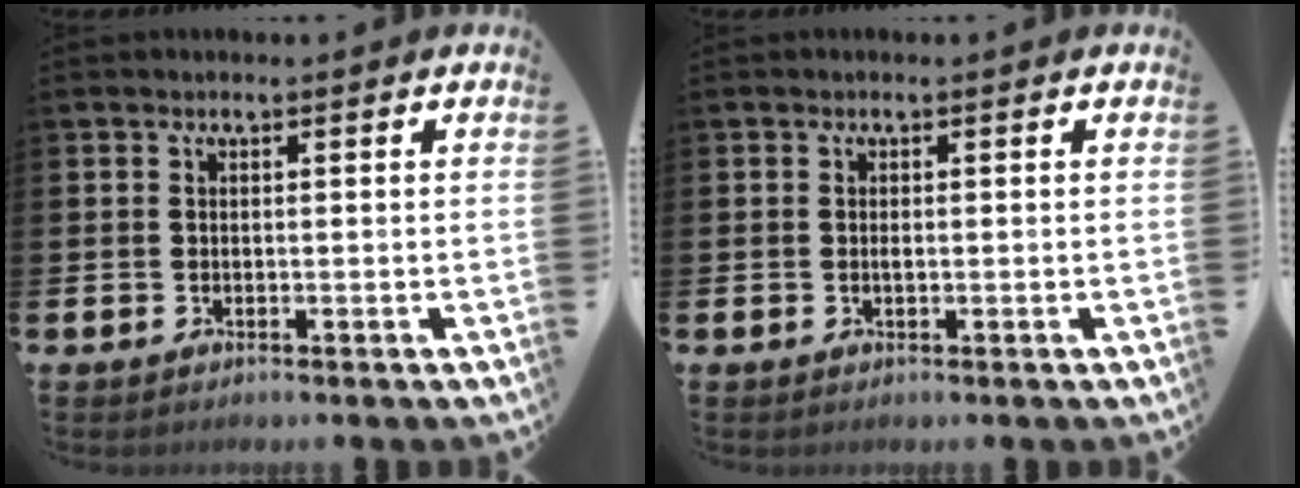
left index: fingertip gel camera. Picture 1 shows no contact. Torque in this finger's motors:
{"motor_torque": [0.09, 0.13, 0.00, 0.02]}